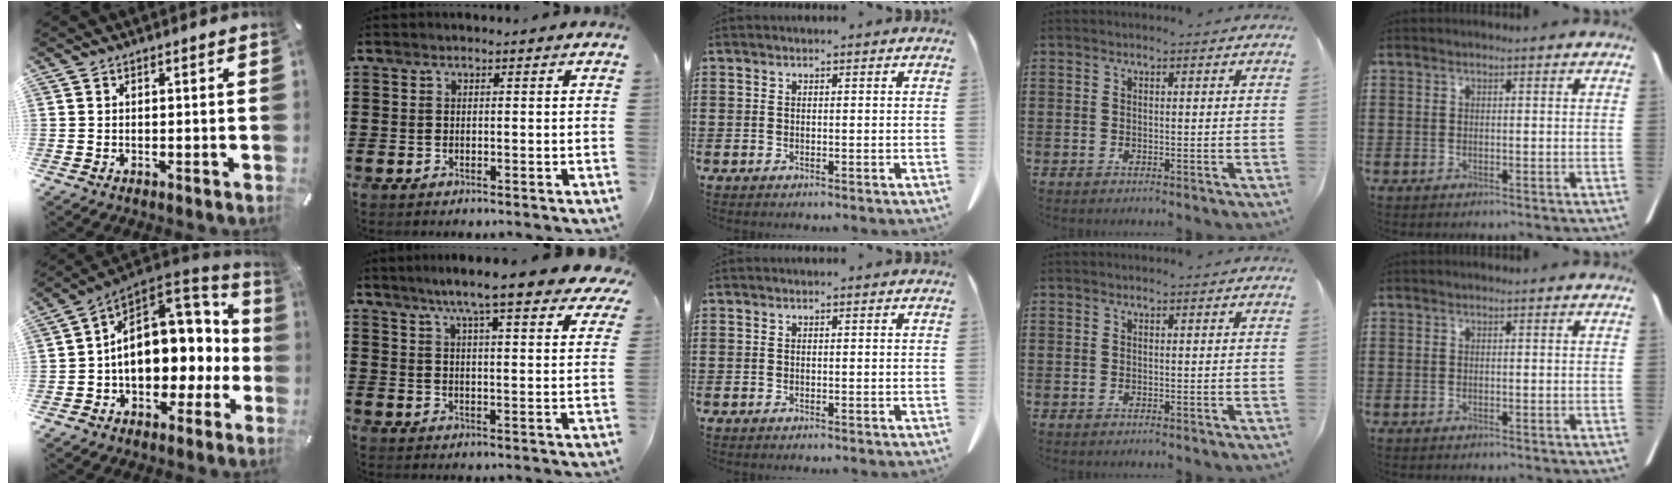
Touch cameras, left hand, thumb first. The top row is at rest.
{"thumb": {"total": 17.8, "force": [2.4, 12.6, 12.4], "torque": [-0.187, -0.019, 0.049]}, "index": {"total": 8.2, "force": [6.9, 0.2, 4.5], "torque": [-0.095, -0.027, 0.114]}}